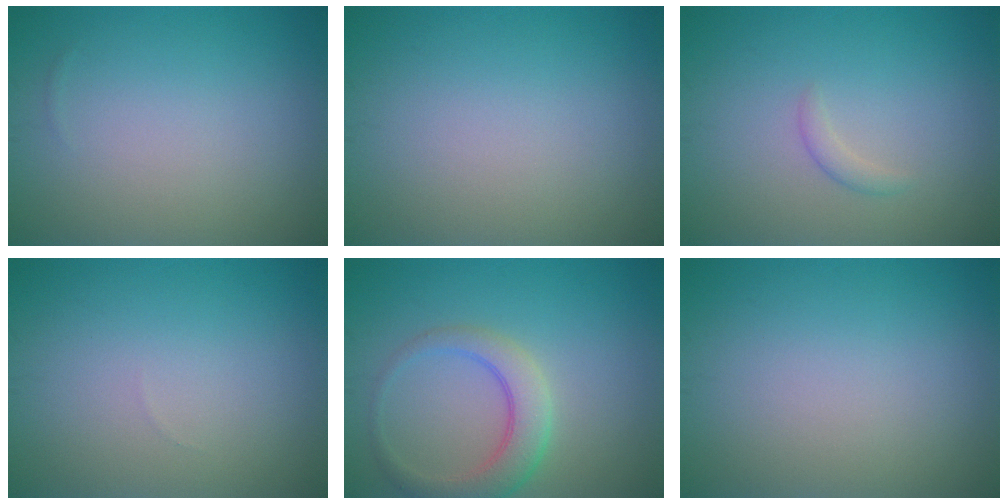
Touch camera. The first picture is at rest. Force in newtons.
{"total": 0.0}
{"total": 1.0, "press": 1.0, "slide": 0.1}
{"total": 0.0}
{"total": 4.0, "press": 4.0, "slide": 0.3}
{"total": 0.0}